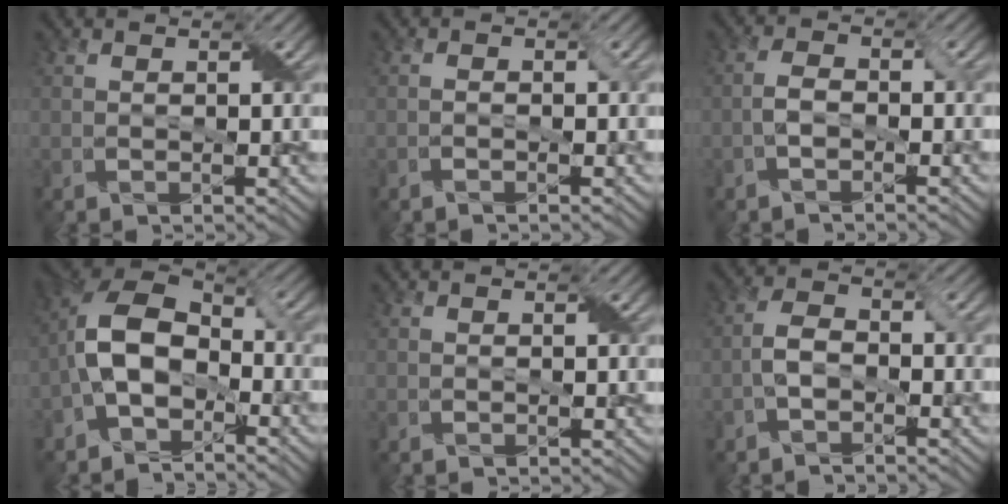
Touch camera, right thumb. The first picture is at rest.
{"total": 1.1, "force": [-0.6, 0.2, 1.0], "torque": [-0.022, 0.004, -0.012]}
{"total": 2.6, "force": [-1.2, 1.0, 2.0], "torque": [-0.045, 0.008, -0.029]}
{"total": 10.2, "force": [-3.0, 6.4, 7.4], "torque": [-0.155, 0.009, -0.078]}
{"total": 0.0}
{"total": 3.5, "force": [-1.7, 1.7, 2.6], "torque": [-0.055, 0.011, -0.039]}